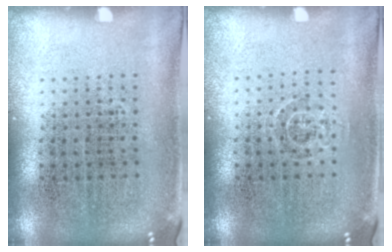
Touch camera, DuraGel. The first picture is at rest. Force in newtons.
{"total": 0.8, "press": 0.5, "slide": 0.6}